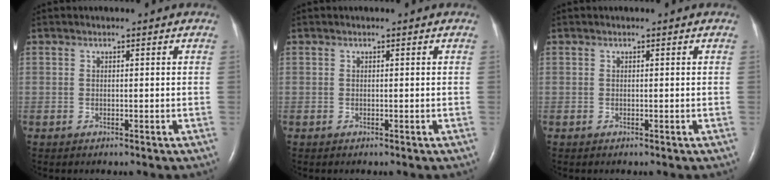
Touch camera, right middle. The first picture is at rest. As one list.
[{"total": 0.0}, {"total": 0.0}]